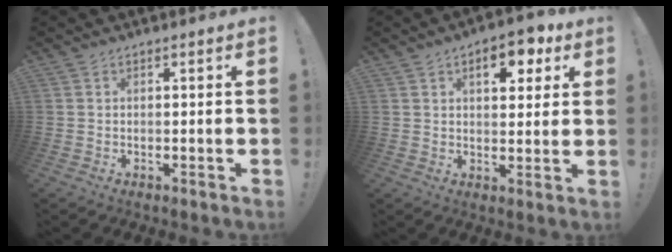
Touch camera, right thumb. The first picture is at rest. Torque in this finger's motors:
{"motor_torque": [-0.28, 0.79, 0.51, 0.56, 0.00]}